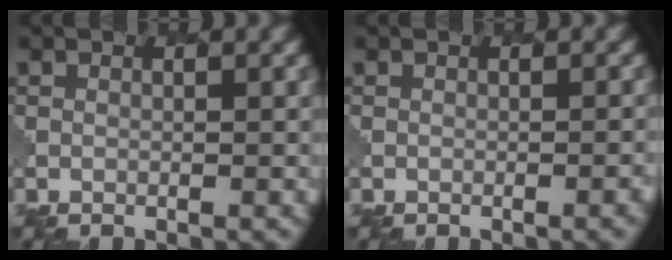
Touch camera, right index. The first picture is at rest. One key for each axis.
{"total": 1.8, "fx": -0.7, "fy": 0.7, "fz": 1.6, "tx": -0.002, "ty": 0.005, "tz": -0.007}